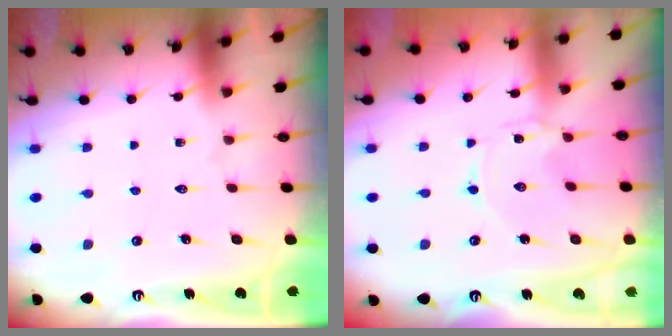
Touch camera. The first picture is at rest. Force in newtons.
{"total": 0.0}